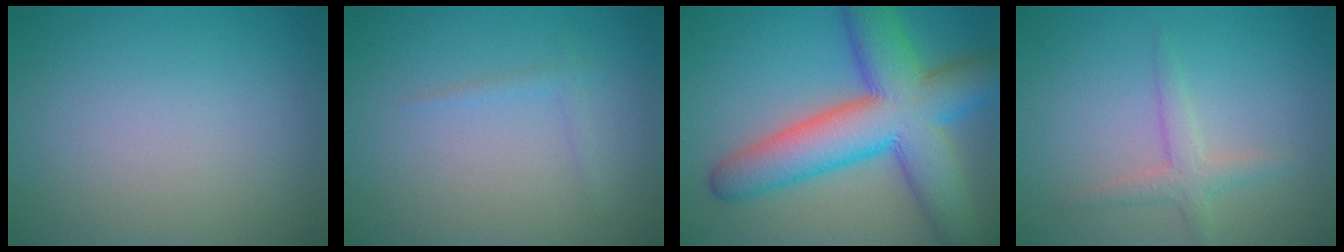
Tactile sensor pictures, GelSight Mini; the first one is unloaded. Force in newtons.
{"total": 0.8, "press": 0.8, "slide": 0.0}
{"total": 11.9, "press": 11.9, "slide": 0.6}
{"total": 2.2, "press": 2.2, "slide": 0.1}